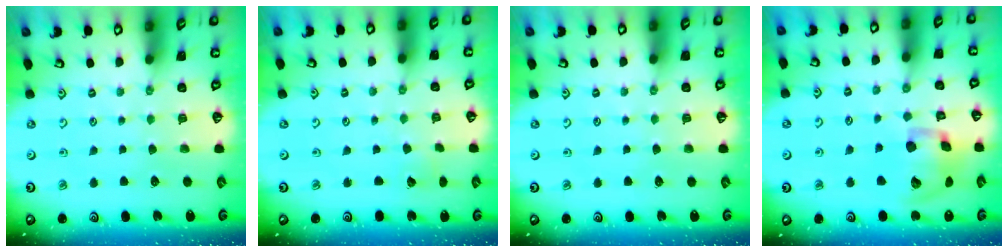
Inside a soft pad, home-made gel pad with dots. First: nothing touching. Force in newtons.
{"total": 2.7, "press": 2.7, "slide": 0.3}
{"total": 0.0}
{"total": 16.3, "press": 16.1, "slide": 2.7}